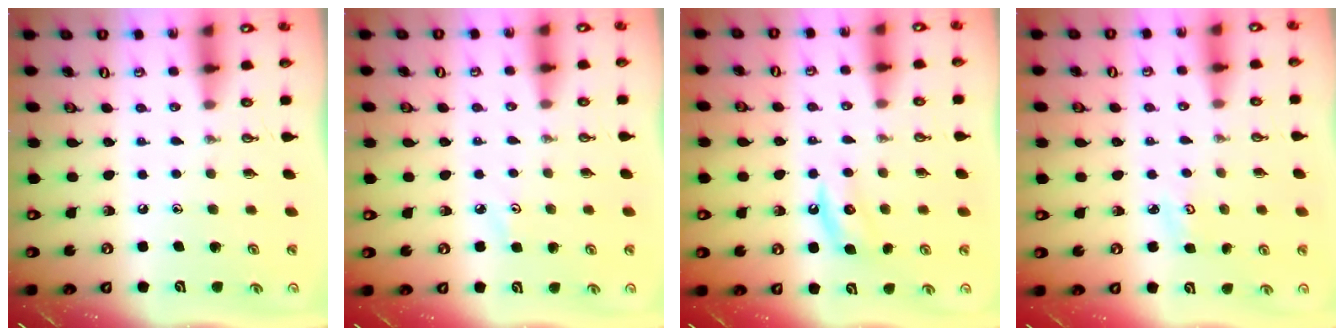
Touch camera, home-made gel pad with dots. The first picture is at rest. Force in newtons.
{"total": 2.8, "press": 2.8, "slide": 0.4}
{"total": 5.1, "press": 5.0, "slide": 0.9}
{"total": 2.9, "press": 2.9, "slide": 0.4}